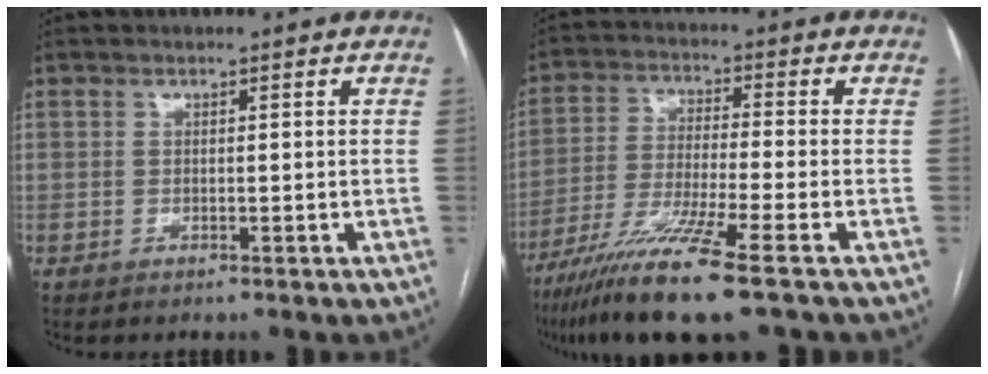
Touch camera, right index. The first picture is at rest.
{"total": 12.6, "force": [-8.1, -0.7, 9.6], "torque": [-0.192, -0.036, -0.149]}